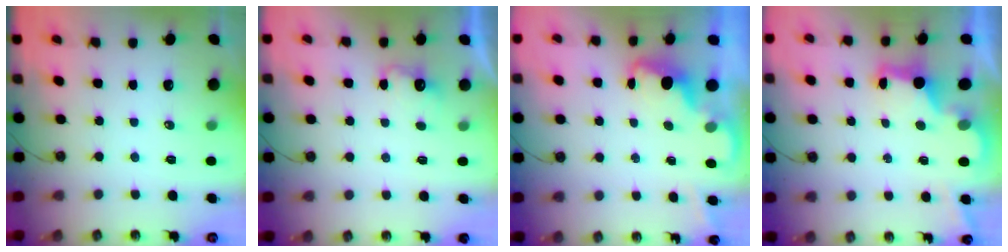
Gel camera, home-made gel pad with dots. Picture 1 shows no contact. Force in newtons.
{"total": 3.5, "press": 3.3, "slide": 1.0}
{"total": 1.9, "press": 1.9, "slide": 0.6}
{"total": 2.9, "press": 2.8, "slide": 0.9}